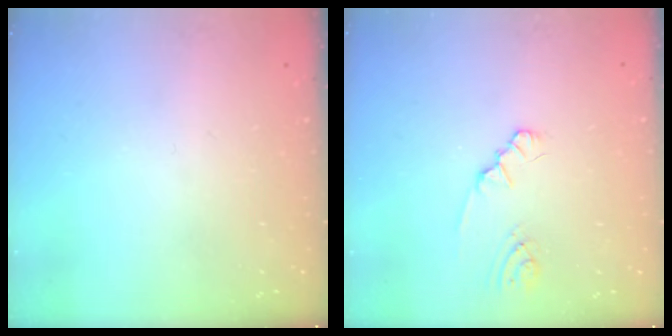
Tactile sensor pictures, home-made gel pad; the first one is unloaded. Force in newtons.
{"total": 1.7, "press": 1.6, "slide": 0.3}